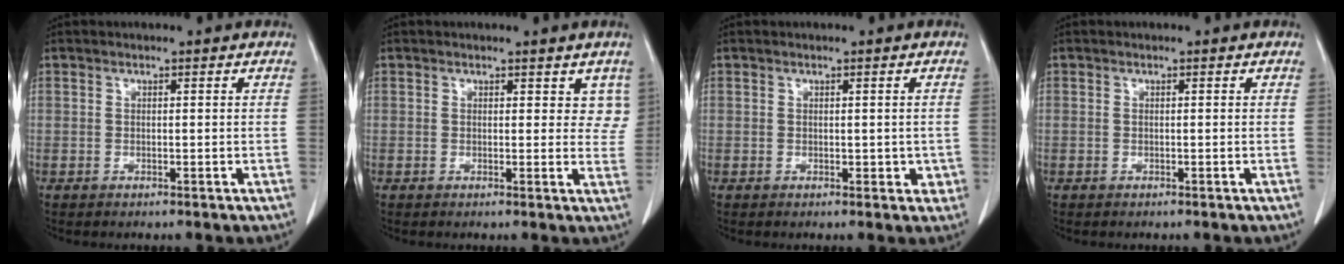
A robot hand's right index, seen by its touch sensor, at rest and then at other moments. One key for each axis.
{"total": 3.6, "fx": 2.4, "fy": 2.2, "fz": 1.5, "tx": 0.004, "ty": -0.004, "tz": 0.022}
{"total": 3.0, "fx": -0.3, "fy": 2.2, "fz": 2.1, "tx": -0.011, "ty": 0.005, "tz": 0.002}
{"total": 0.0}